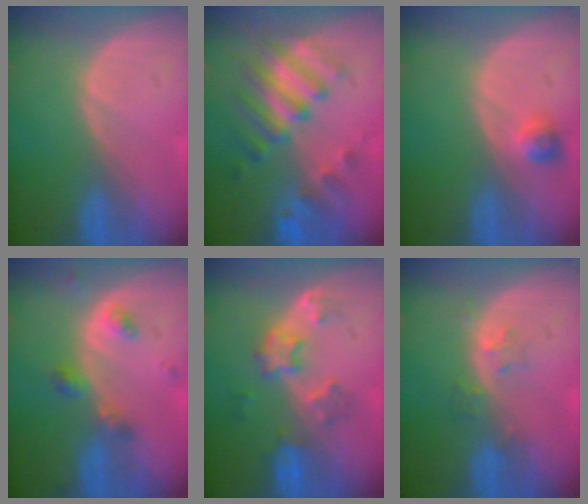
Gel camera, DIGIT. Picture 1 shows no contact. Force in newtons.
{"total": 7.9, "press": 7.7, "slide": 1.8}
{"total": 2.3, "press": 2.2, "slide": 0.7}
{"total": 3.9, "press": 3.9, "slide": 0.7}
{"total": 6.0, "press": 5.5, "slide": 2.4}
{"total": 2.3, "press": 2.2, "slide": 0.3}